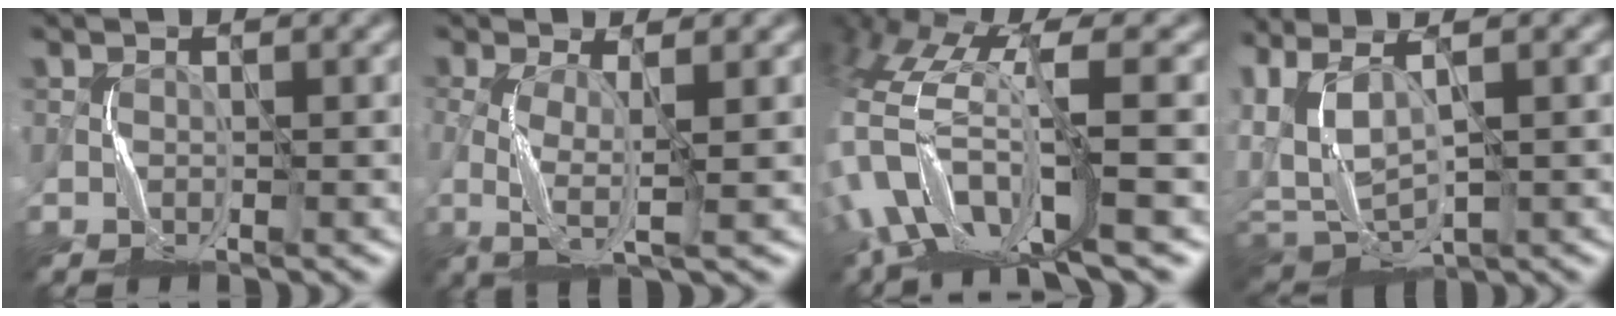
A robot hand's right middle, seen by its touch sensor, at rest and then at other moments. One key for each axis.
{"total": 2.9, "fx": -0.6, "fy": 0.5, "fz": 2.8, "tx": -0.069, "ty": -0.005, "tz": -0.011}
{"total": 10.6, "fx": -3.3, "fy": 3.8, "fz": 9.3, "tx": -0.215, "ty": -0.005, "tz": -0.039}
{"total": 5.2, "fx": 0.5, "fy": 2.9, "fz": 4.3, "tx": -0.111, "ty": -0.001, "tz": 0.013}